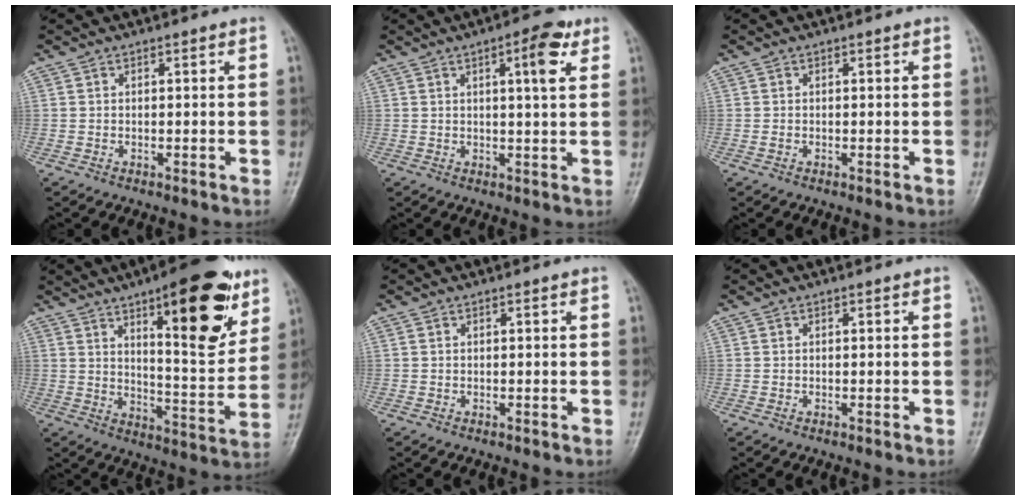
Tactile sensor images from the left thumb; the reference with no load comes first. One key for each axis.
{"total": 6.1, "fx": 2.6, "fy": 1.6, "fz": 5.3, "tx": -0.067, "ty": -0.003, "tz": 0.032}
{"total": 0.6, "fx": -0.1, "fy": 0.4, "fz": 0.4, "tx": -0.008, "ty": 0.000, "tz": -0.001}
{"total": 20.2, "fx": 10.5, "fy": 6.5, "fz": 15.9, "tx": -0.180, "ty": -0.054, "tz": 0.153}
{"total": 0.0}
{"total": 0.0}